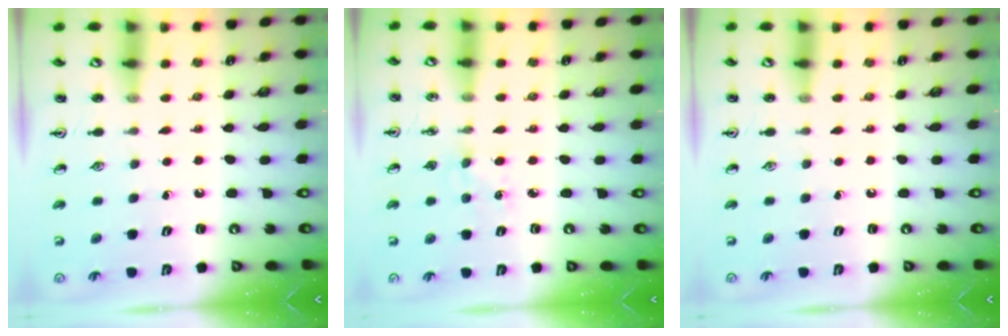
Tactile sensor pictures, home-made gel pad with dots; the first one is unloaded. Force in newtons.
{"total": 3.6, "press": 3.5, "slide": 0.5}
{"total": 0.0}